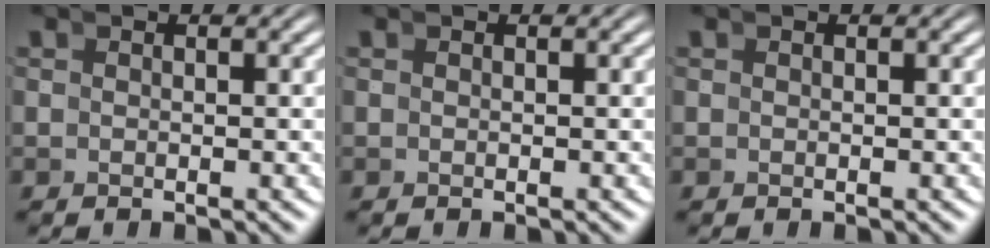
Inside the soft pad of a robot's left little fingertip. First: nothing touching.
{"total": 0.0}
{"total": 0.0}